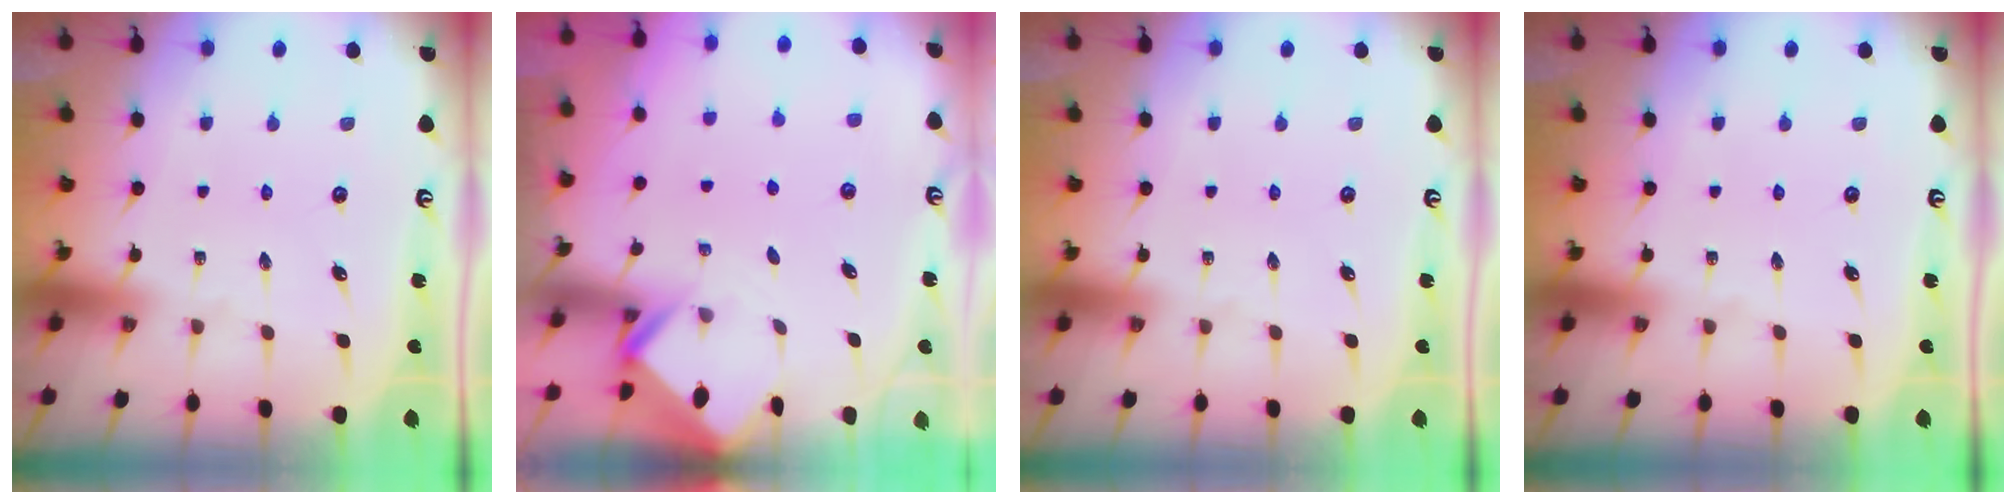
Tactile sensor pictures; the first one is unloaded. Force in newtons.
{"total": 2.4, "press": 2.4, "slide": 0.1}
{"total": 0.0}
{"total": 0.0}